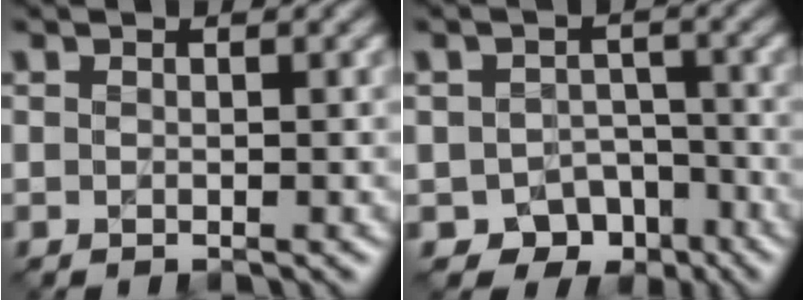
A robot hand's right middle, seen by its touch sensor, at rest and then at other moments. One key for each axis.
{"total": 5.5, "fx": -3.5, "fy": 3.9, "fz": 1.7, "tx": -0.008, "ty": -0.009, "tz": -0.042}